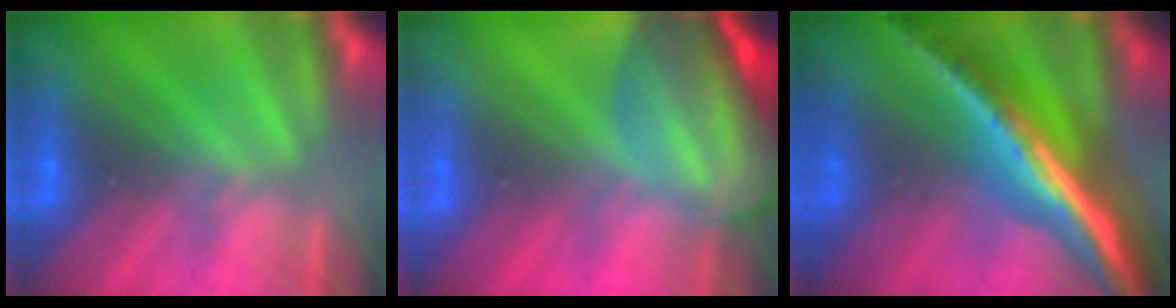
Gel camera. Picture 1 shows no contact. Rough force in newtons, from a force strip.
{"total": 7.2}
{"total": 7.1}